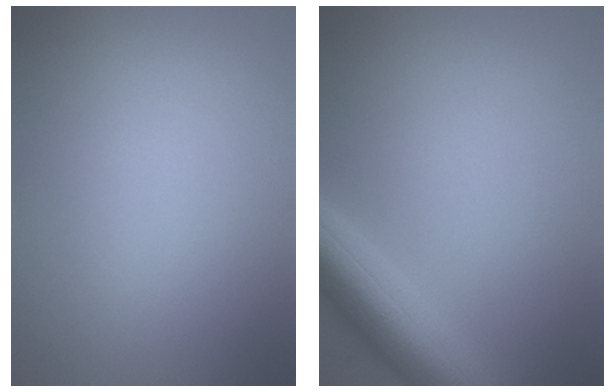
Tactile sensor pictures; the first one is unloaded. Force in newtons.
{"total": 6.6, "press": 6.6, "slide": 0.3}